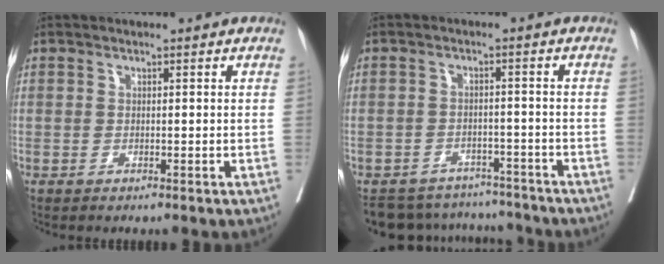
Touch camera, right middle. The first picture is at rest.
{"total": 11.6, "force": [-10.7, 4.0, 1.4], "torque": [-0.023, 0.015, -0.140]}